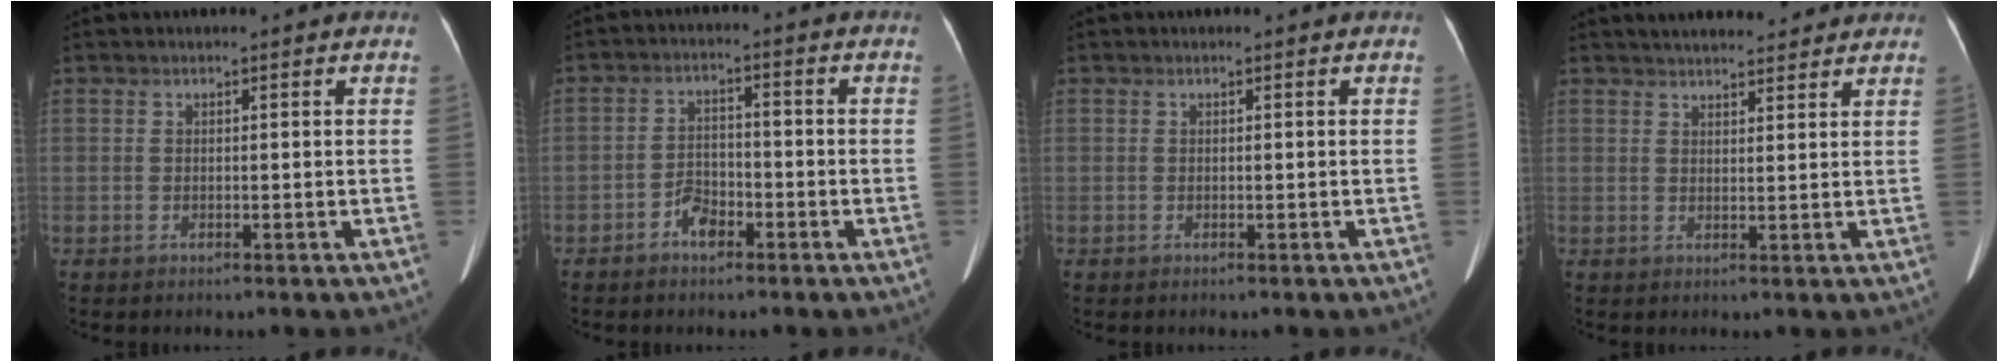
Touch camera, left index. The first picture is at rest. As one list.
[{"total": 4.0, "force": [-2.5, 2.2, 2.3], "torque": [-0.043, 0.012, -0.044]}, {"total": 0.0}, {"total": 8.5, "force": [7.7, 2.1, 3.0], "torque": [-0.036, 0.021, 0.098]}]